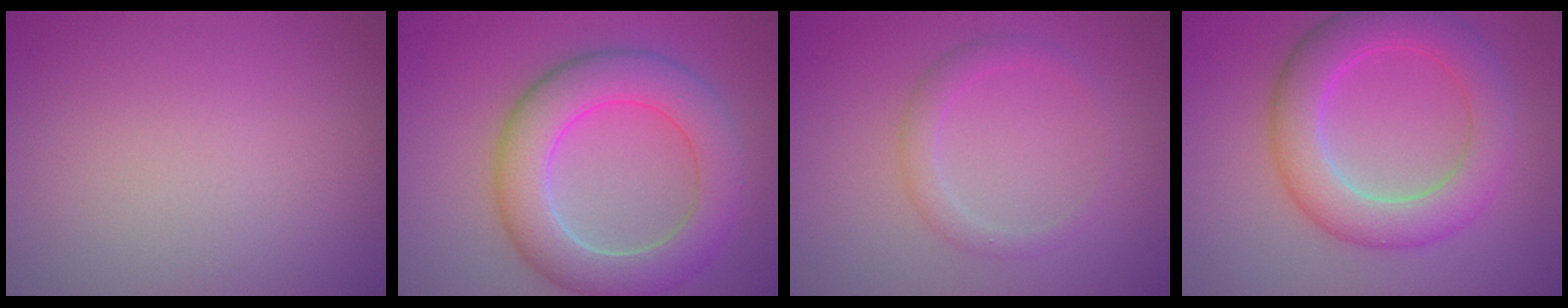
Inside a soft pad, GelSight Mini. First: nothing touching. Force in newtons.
{"total": 7.6, "press": 7.6, "slide": 0.2}
{"total": 1.9, "press": 1.9, "slide": 0.2}
{"total": 6.4, "press": 6.4, "slide": 0.0}